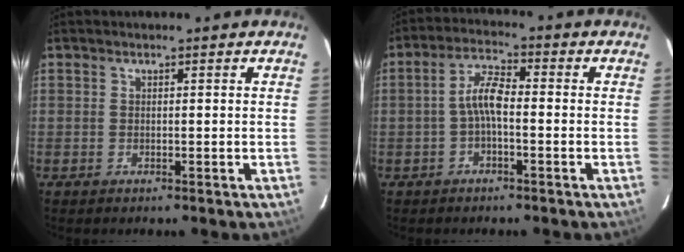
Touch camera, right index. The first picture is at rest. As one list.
[{"total": 4.9, "force": [-1.3, 1.5, 4.4], "torque": [-0.093, 0.017, -0.028]}]